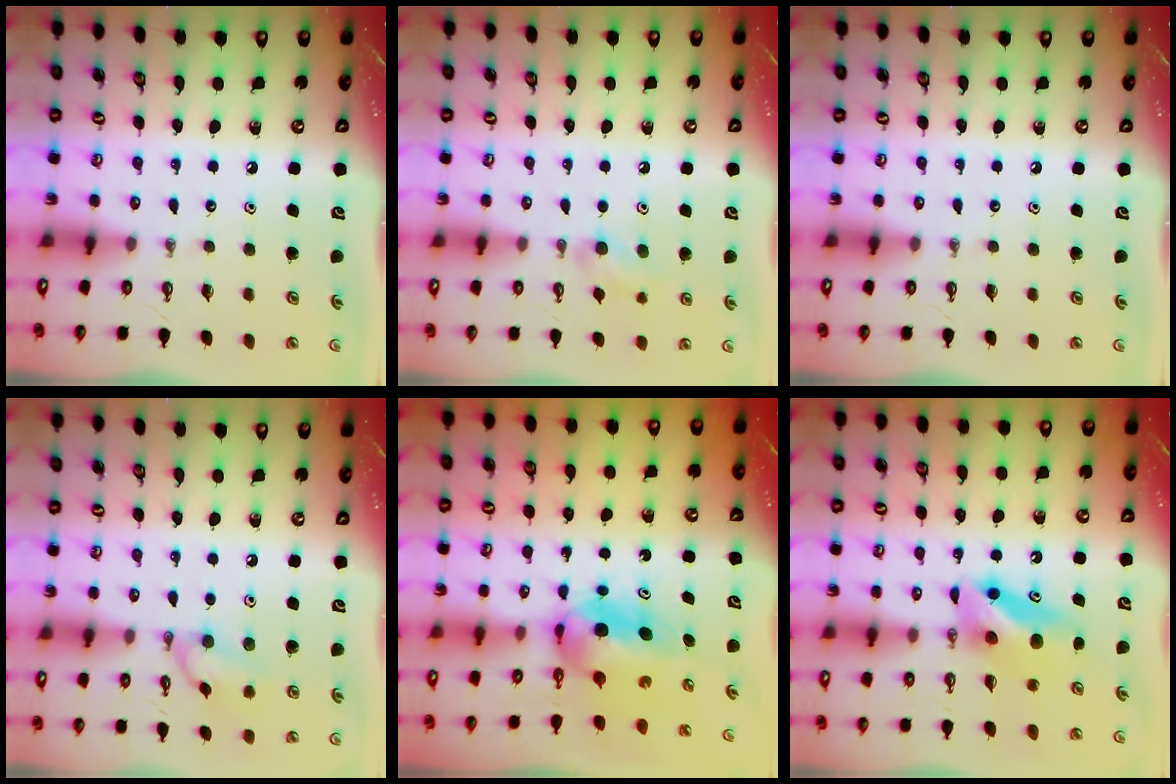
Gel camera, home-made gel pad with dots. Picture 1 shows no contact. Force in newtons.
{"total": 6.4, "press": 6.3, "slide": 1.4}
{"total": 0.0}
{"total": 9.6, "press": 9.6, "slide": 0.1}
{"total": 6.7, "press": 6.2, "slide": 2.6}
{"total": 7.0, "press": 6.5, "slide": 2.5}